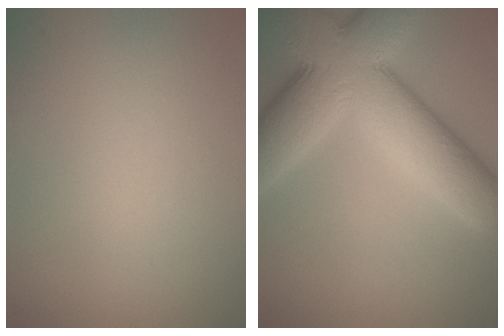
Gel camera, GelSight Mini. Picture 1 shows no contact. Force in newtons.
{"total": 12.5, "press": 12.5, "slide": 0.4}